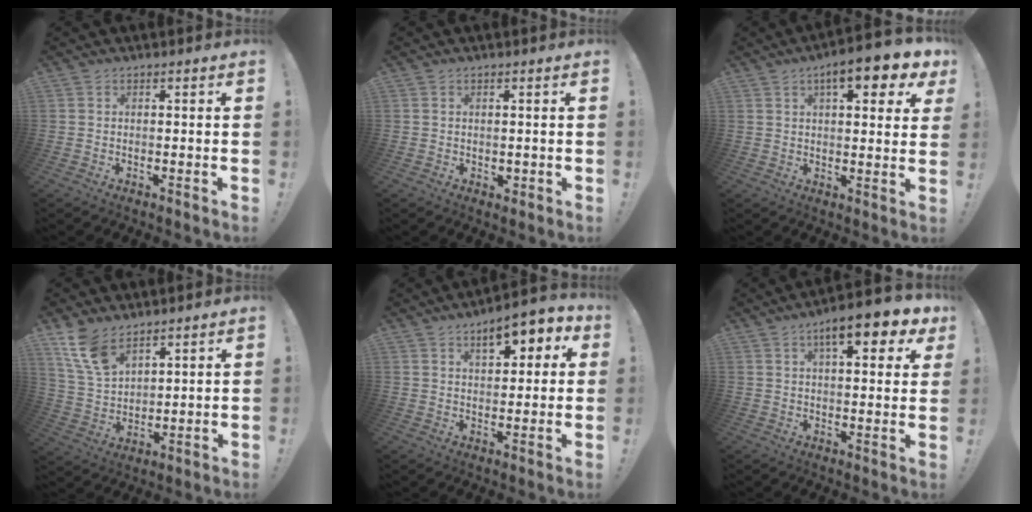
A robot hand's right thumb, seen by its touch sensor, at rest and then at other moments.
{"total": 1.1, "force": [0.3, 1.0, 0.4], "torque": [-0.005, 0.002, 0.005]}
{"total": 10.6, "force": [5.3, 3.3, 8.6], "torque": [-0.112, -0.023, 0.082]}
{"total": 10.9, "force": [7.7, 5.4, 5.5], "torque": [-0.104, -0.039, 0.153]}
{"total": 9.0, "force": [4.5, 4.3, 6.4], "torque": [-0.076, -0.023, 0.074]}
{"total": 11.5, "force": [5.8, 3.4, 9.3], "torque": [-0.126, -0.024, 0.089]}